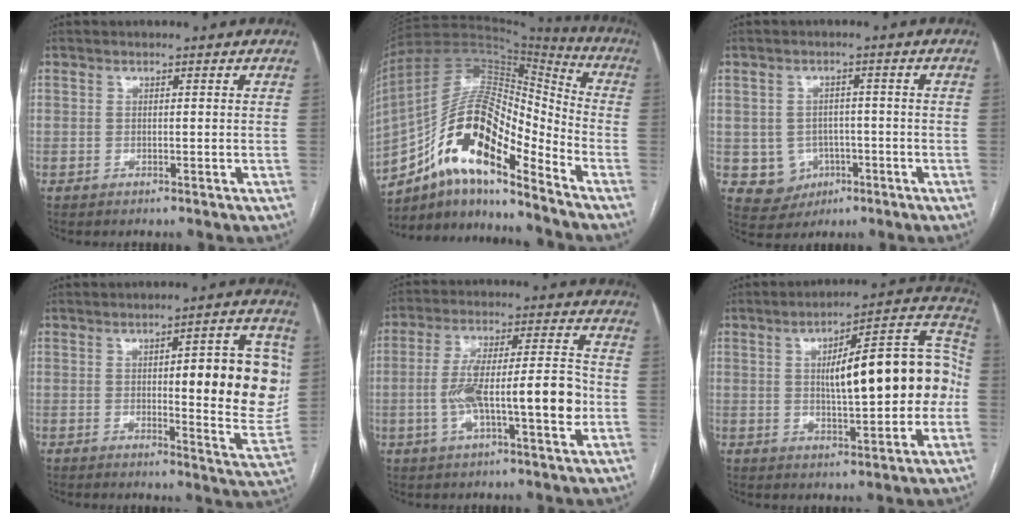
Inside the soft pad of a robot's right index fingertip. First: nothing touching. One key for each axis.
{"total": 18.5, "fx": -10.6, "fy": 5.2, "fz": 14.3, "tx": -0.269, "ty": 0.032, "tz": -0.182}
{"total": 5.6, "fx": -1.6, "fy": 5.2, "fz": 1.3, "tx": -0.016, "ty": 0.010, "tz": -0.012}
{"total": 14.7, "fx": 1.9, "fy": 3.2, "fz": 14.2, "tx": -0.165, "ty": 0.003, "tz": 0.025}
{"total": 13.9, "fx": -2.7, "fy": 2.4, "fz": 13.4, "tx": -0.232, "ty": 0.025, "tz": -0.042}
{"total": 18.0, "fx": 0.5, "fy": 4.6, "fz": 17.4, "tx": -0.241, "ty": 0.045, "tz": 0.013}